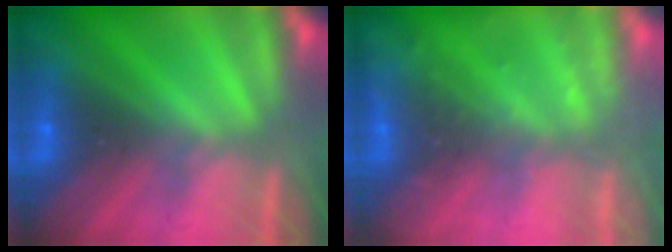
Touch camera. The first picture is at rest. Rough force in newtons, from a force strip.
{"total": 2.2}